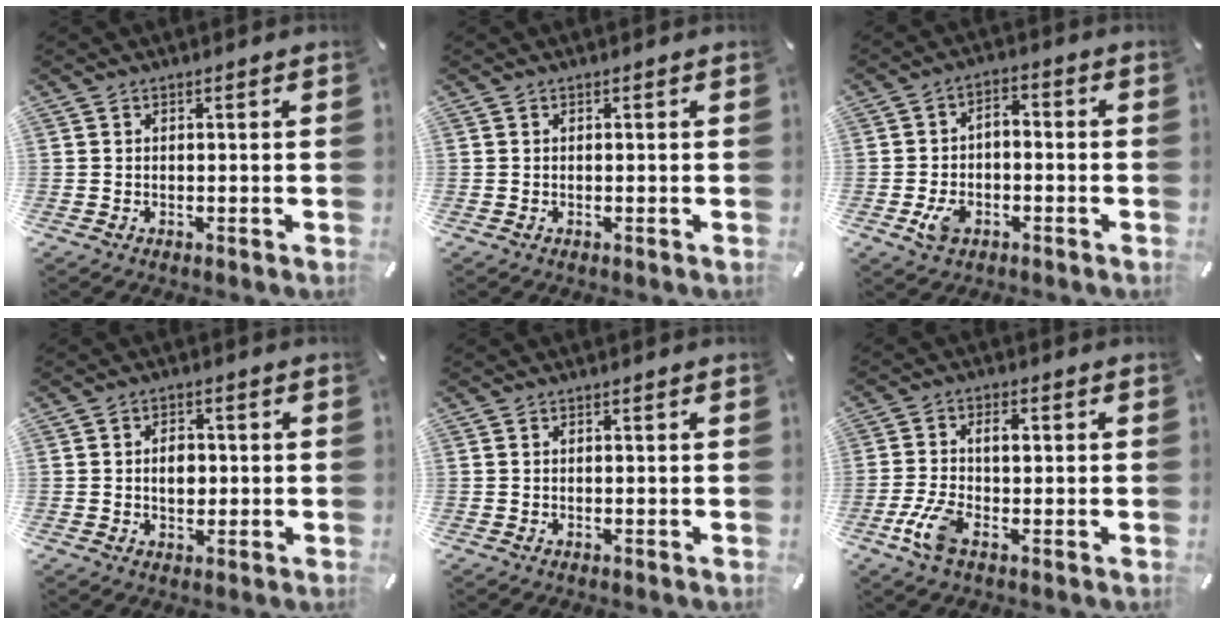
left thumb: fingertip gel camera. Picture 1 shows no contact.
{"total": 0.0}
{"total": 6.8, "force": [-2.4, 4.6, 4.4], "torque": [-0.092, 0.015, -0.044]}
{"total": 4.6, "force": [0.0, 3.3, 3.2], "torque": [-0.040, -0.004, -0.006]}
{"total": 0.0}
{"total": 7.1, "force": [-1.1, 3.5, 6.1], "torque": [-0.142, 0.001, -0.026]}